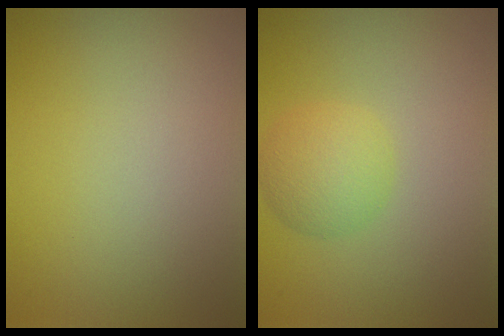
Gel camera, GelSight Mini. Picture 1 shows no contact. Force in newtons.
{"total": 2.9, "press": 2.9, "slide": 0.2}